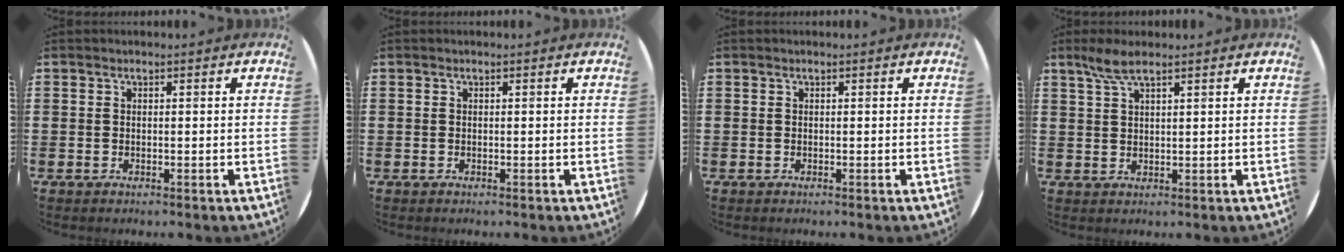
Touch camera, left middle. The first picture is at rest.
{"total": 0.0}
{"total": 0.0}
{"total": 3.6, "force": [2.6, 0.7, 2.4], "torque": [-0.053, 0.005, 0.046]}